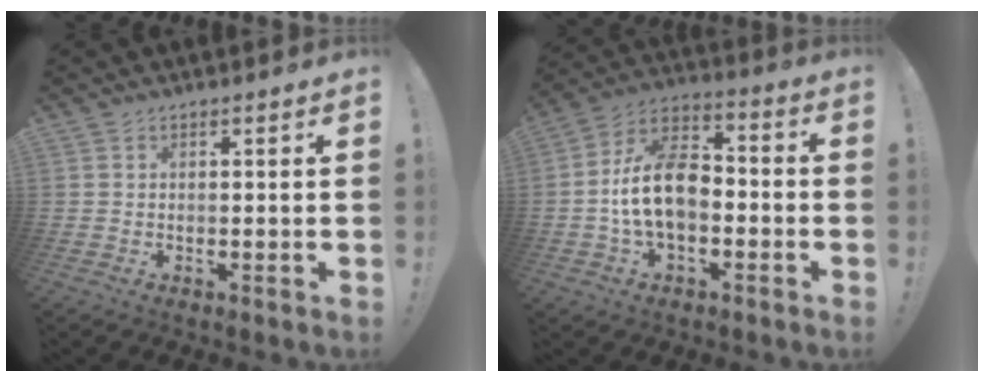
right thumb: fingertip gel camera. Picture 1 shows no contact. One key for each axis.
{"total": 14.7, "fx": -2.3, "fy": 9.4, "fz": 11.1, "tx": -0.204, "ty": 0.025, "tz": -0.039}